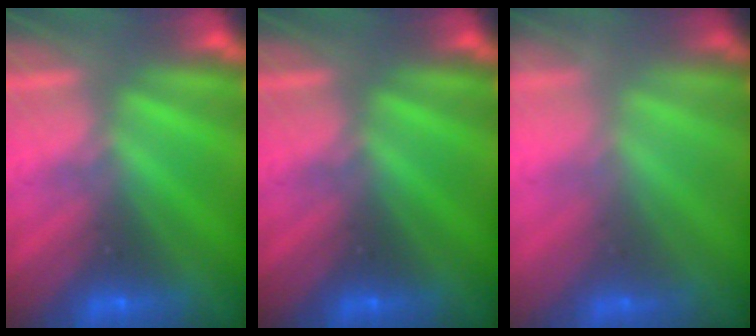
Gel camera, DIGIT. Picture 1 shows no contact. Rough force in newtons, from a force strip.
{"total": 0.0}
{"total": 1.7}